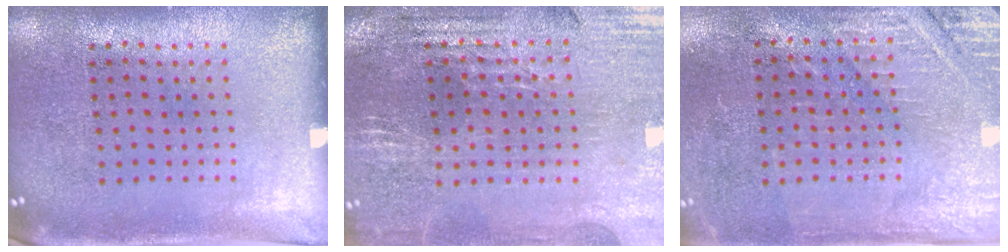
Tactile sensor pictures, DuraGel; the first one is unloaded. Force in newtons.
{"total": 2.8, "press": 2.8, "slide": 0.5}
{"total": 2.8, "press": 2.8, "slide": 0.5}